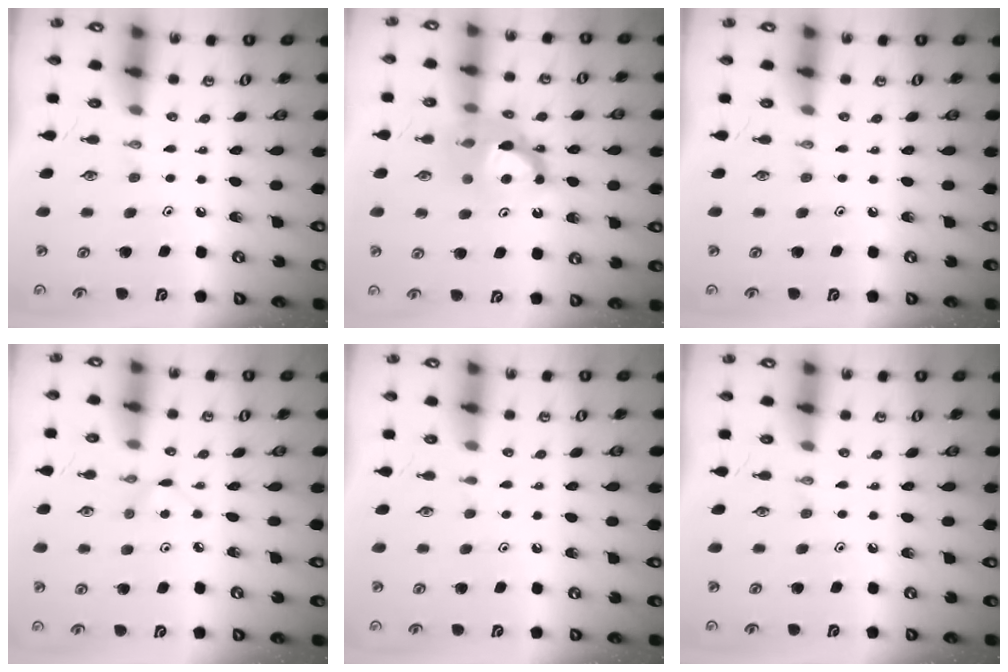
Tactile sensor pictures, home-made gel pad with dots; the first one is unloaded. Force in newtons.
{"total": 13.1, "press": 13.1, "slide": 1.2}
{"total": 0.0}
{"total": 2.5, "press": 2.5, "slide": 0.3}
{"total": 1.3, "press": 1.2, "slide": 0.3}
{"total": 0.0}